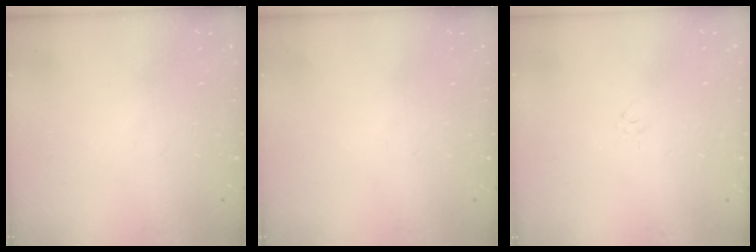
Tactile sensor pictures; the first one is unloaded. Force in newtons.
{"total": 0.0}
{"total": 2.9, "press": 2.9, "slide": 0.6}